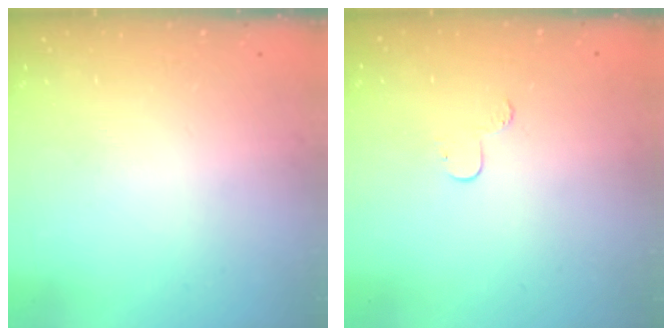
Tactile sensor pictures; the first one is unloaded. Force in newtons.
{"total": 4.8, "press": 4.8, "slide": 0.5}